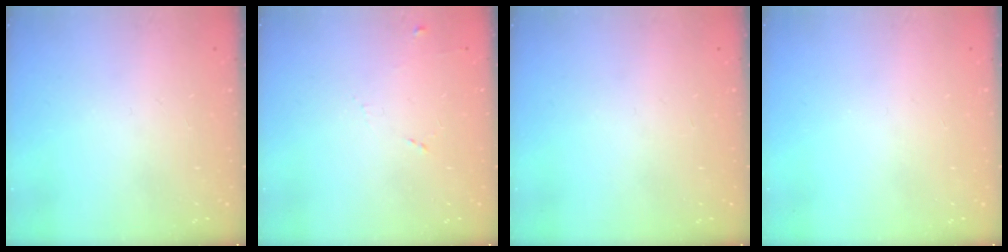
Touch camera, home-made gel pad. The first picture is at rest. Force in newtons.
{"total": 5.4, "press": 5.3, "slide": 0.9}
{"total": 0.0}
{"total": 0.0}